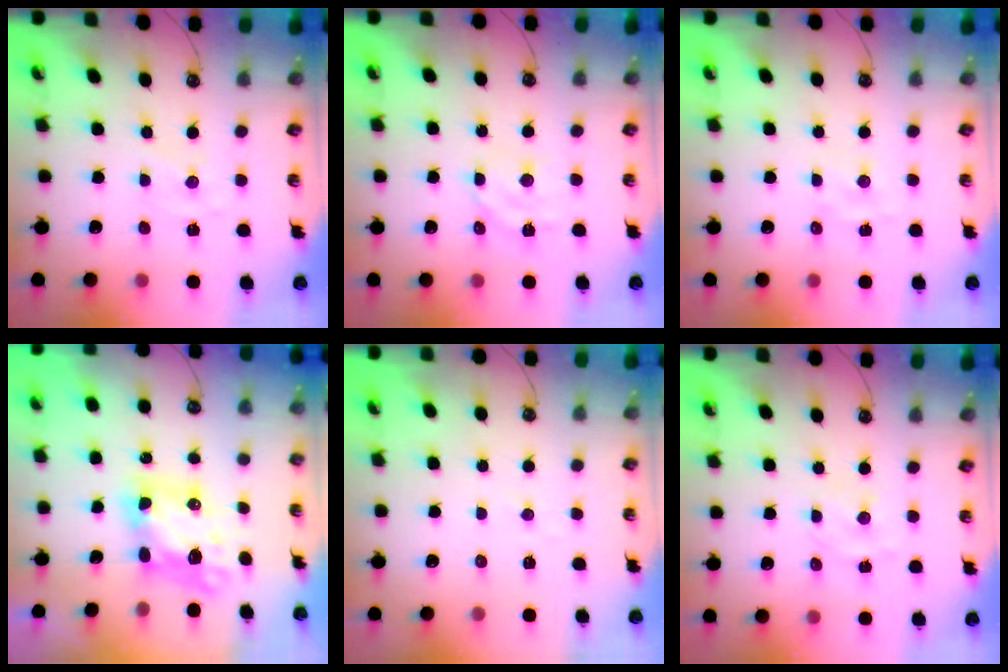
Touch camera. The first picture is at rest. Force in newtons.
{"total": 8.1, "press": 8.0, "slide": 1.3}
{"total": 2.0, "press": 2.0, "slide": 0.3}
{"total": 7.7, "press": 7.7, "slide": 0.6}
{"total": 2.9, "press": 2.9, "slide": 0.3}
{"total": 2.6, "press": 2.6, "slide": 0.6}